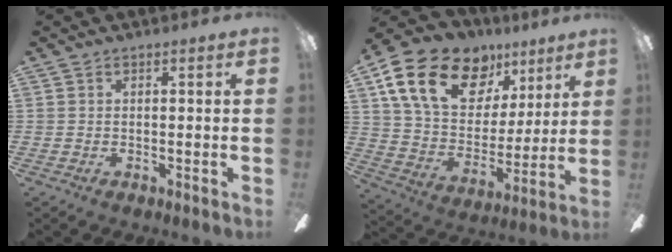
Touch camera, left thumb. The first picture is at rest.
{"total": 21.7, "force": [12.0, 13.6, 12.0], "torque": [-0.204, -0.050, 0.219]}